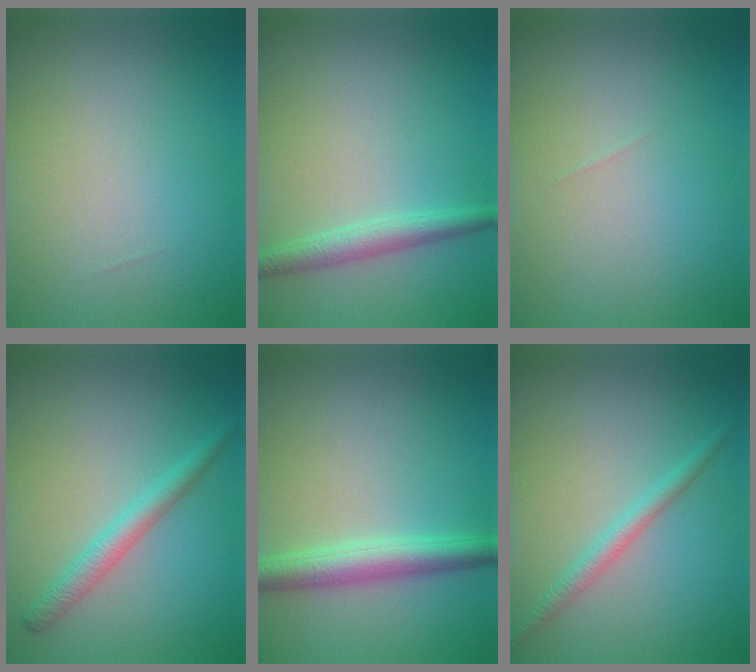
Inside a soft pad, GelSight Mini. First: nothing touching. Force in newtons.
{"total": 2.4, "press": 2.4, "slide": 0.1}
{"total": 0.0}
{"total": 2.5, "press": 2.5, "slide": 0.0}
{"total": 3.8, "press": 3.8, "slide": 0.1}
{"total": 1.9, "press": 1.9, "slide": 0.1}